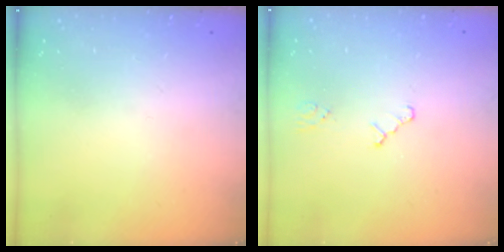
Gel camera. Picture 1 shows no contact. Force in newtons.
{"total": 1.0, "press": 1.0, "slide": 0.2}